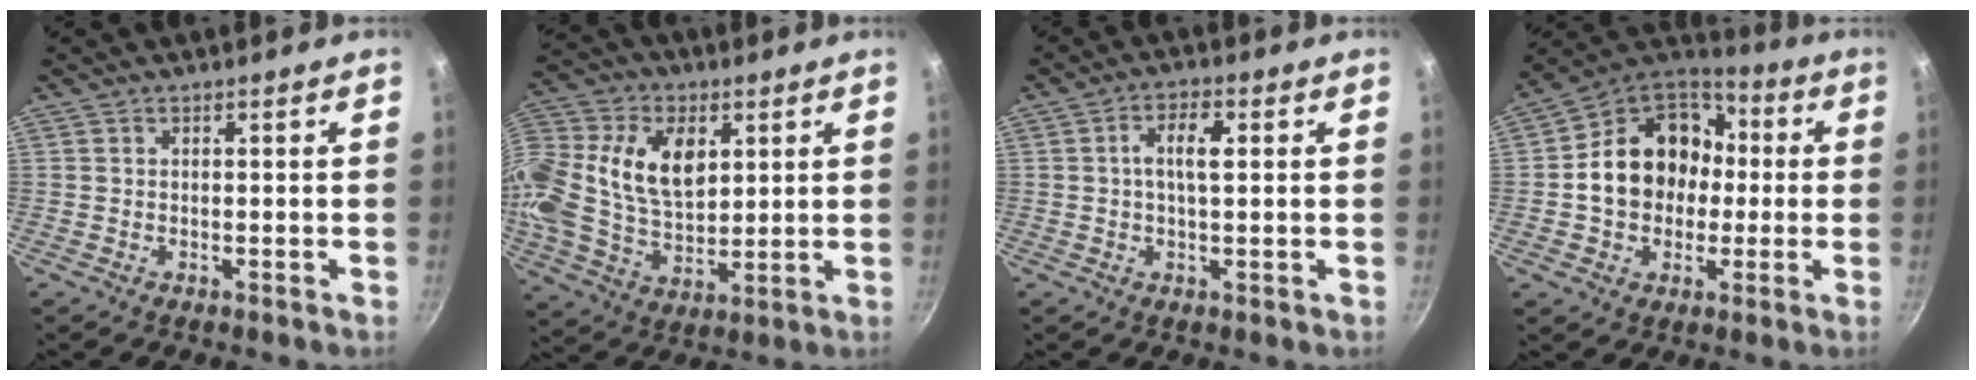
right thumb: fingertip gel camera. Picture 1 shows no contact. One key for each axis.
{"total": 23.9, "fx": 5.8, "fy": 16.4, "fz": 16.3, "tx": -0.355, "ty": 0.025, "tz": 0.102}
{"total": 5.1, "fx": 0.8, "fy": 2.1, "fz": 4.6, "tx": -0.086, "ty": 0.011, "tz": 0.009}
{"total": 18.2, "fx": 0.1, "fy": 14.9, "fz": 10.6, "tx": -0.148, "ty": 0.046, "tz": -0.004}